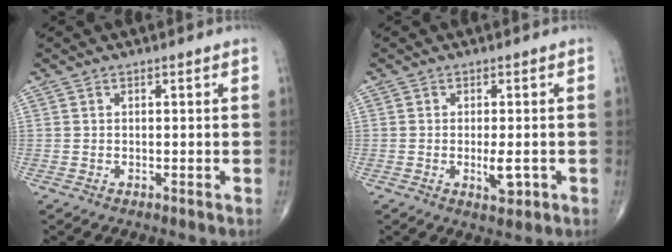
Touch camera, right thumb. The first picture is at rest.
{"total": 3.6, "force": [-0.9, 1.3, 3.2], "torque": [-0.047, -0.005, -0.011]}